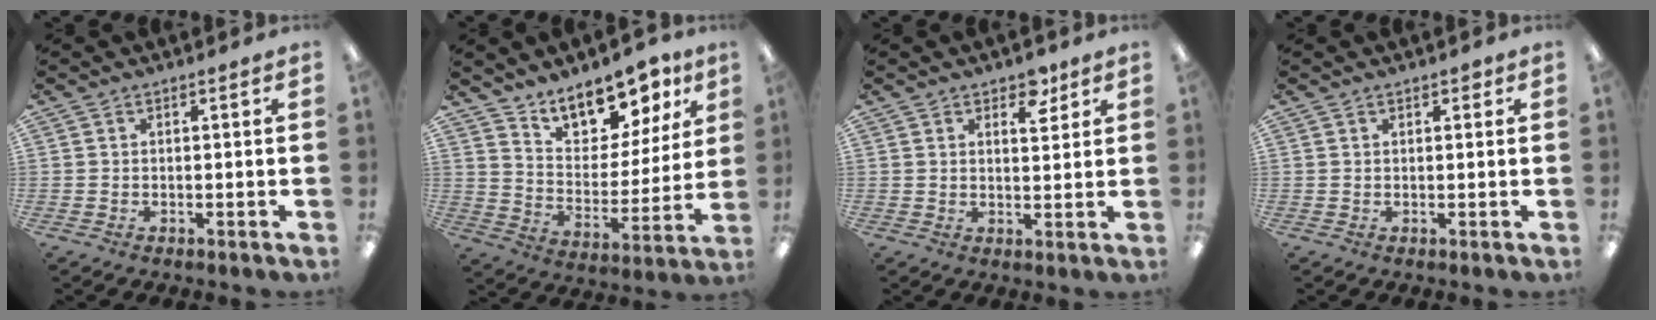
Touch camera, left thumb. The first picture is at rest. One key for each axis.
{"total": 14.4, "fx": 12.2, "fy": 6.0, "fz": 4.9, "tx": -0.075, "ty": -0.094, "tz": 0.220}
{"total": 5.5, "fx": 3.9, "fy": 2.7, "fz": 2.8, "tx": -0.024, "ty": -0.016, "tz": 0.063}
{"total": 1.2, "fx": 0.8, "fy": 0.6, "fz": 0.6, "tx": -0.005, "ty": -0.001, "tz": 0.012}